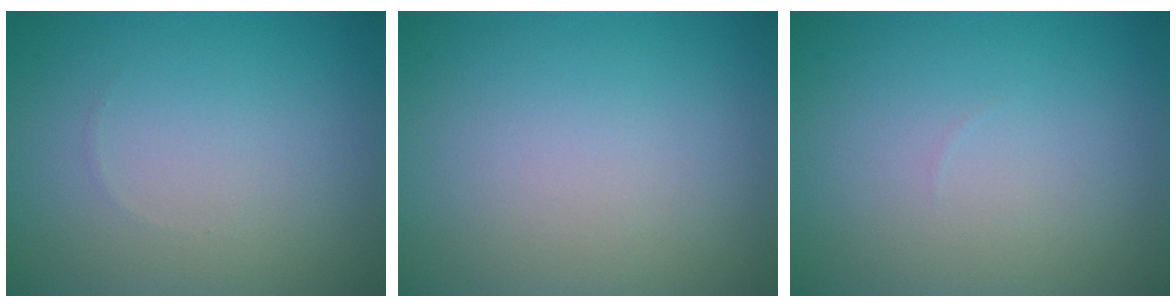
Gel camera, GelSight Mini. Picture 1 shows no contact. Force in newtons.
{"total": 0.0}
{"total": 0.0}